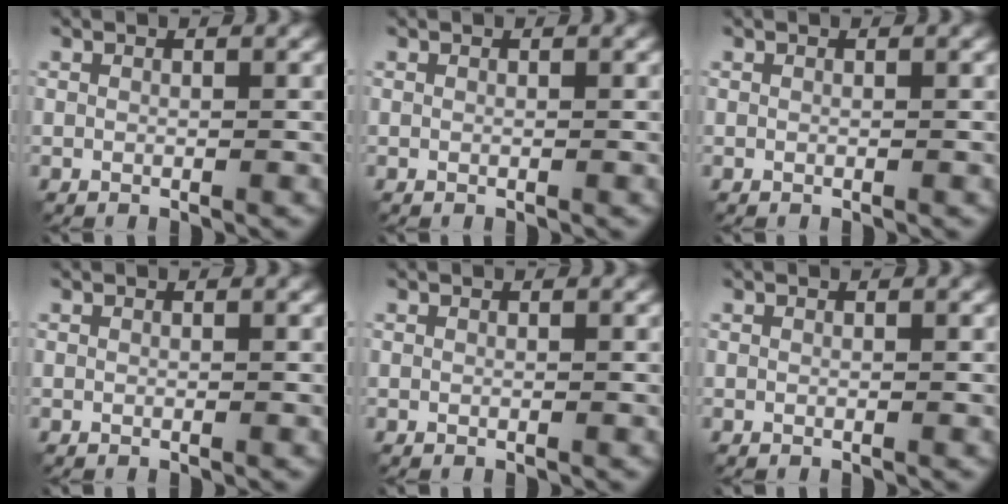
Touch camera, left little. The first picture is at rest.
{"total": 0.0}
{"total": 0.0}
{"total": 0.0}
{"total": 0.0}
{"total": 0.0}